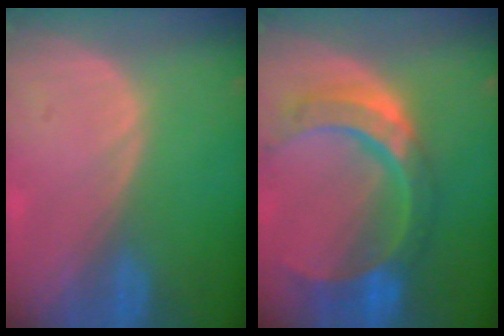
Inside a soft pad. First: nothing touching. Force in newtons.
{"total": 11.1, "press": 9.3, "slide": 6.0}